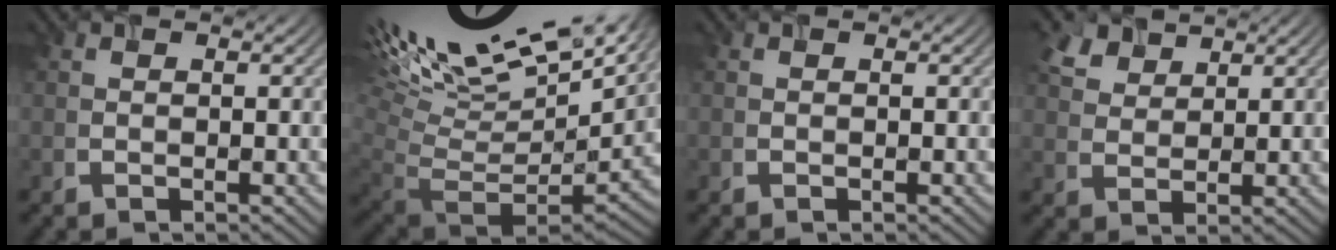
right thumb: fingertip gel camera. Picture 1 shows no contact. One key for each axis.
{"total": 14.1, "fx": 6.0, "fy": 5.8, "fz": 11.3, "tx": -0.207, "ty": 0.037, "tz": 0.138}
{"total": 0.0}
{"total": 4.7, "fx": 2.9, "fy": 2.8, "fz": 2.4, "tx": -0.065, "ty": 0.009, "tz": 0.060}